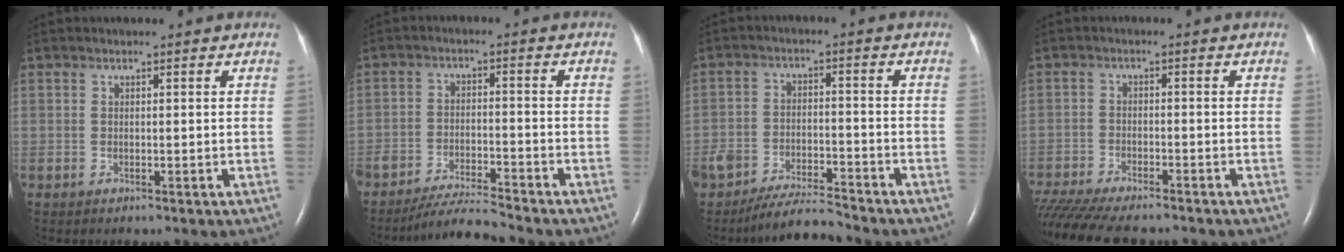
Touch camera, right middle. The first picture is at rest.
{"total": 5.6, "force": [-5.4, -0.6, 1.4], "torque": [-0.027, -0.012, -0.099]}
{"total": 5.8, "force": [-5.6, 0.4, 1.3], "torque": [-0.024, -0.008, -0.100]}
{"total": 14.7, "force": [-12.7, 2.9, 6.8], "torque": [-0.138, -0.027, -0.193]}